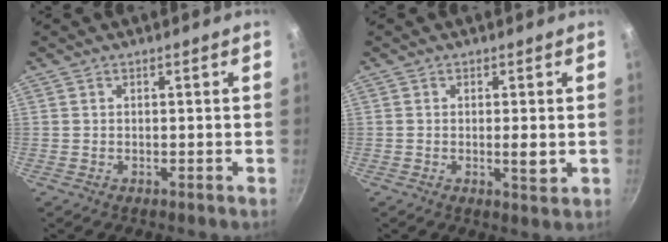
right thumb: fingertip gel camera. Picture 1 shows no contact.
{"total": 3.0, "force": [-0.2, 0.7, 2.9], "torque": [-0.055, -0.007, -0.004]}